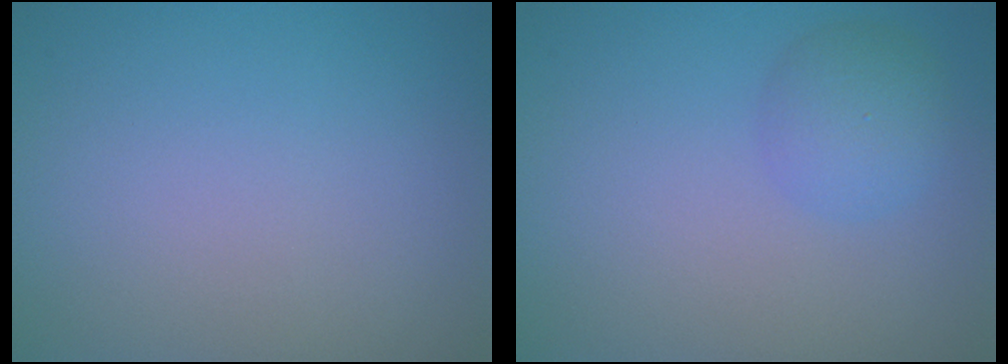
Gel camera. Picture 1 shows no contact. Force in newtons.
{"total": 2.5, "press": 2.5, "slide": 0.1}